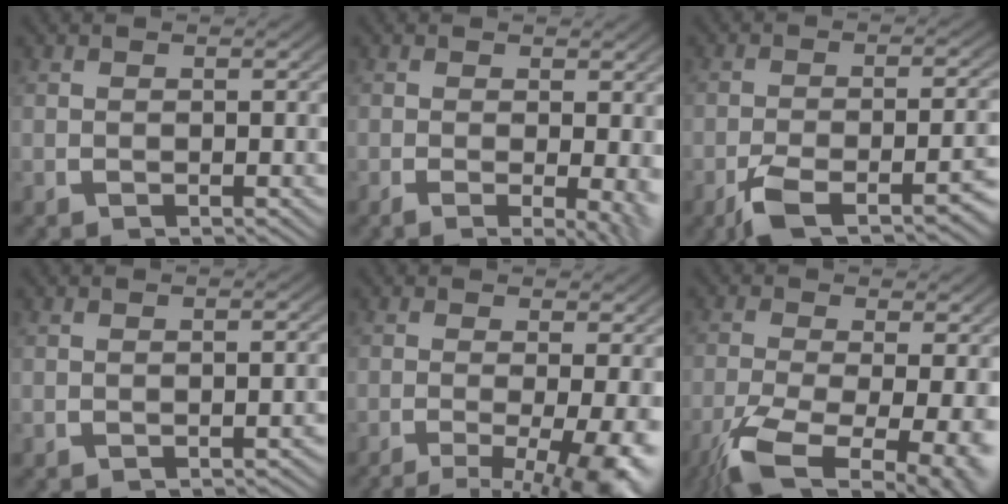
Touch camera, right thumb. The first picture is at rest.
{"total": 4.0, "force": [-1.3, 1.5, 3.5], "torque": [-0.047, -0.026, -0.013]}
{"total": 6.0, "force": [-3.8, 2.0, 4.2], "torque": [-0.073, -0.012, -0.054]}
{"total": 0.8, "force": [-0.7, 0.1, 0.3], "torque": [-0.008, 0.002, -0.010]}
{"total": 8.6, "force": [-3.9, 3.7, 6.7], "torque": [-0.103, -0.039, -0.045]}
{"total": 11.2, "force": [-4.7, 5.6, 8.5], "torque": [-0.173, -0.051, -0.051]}